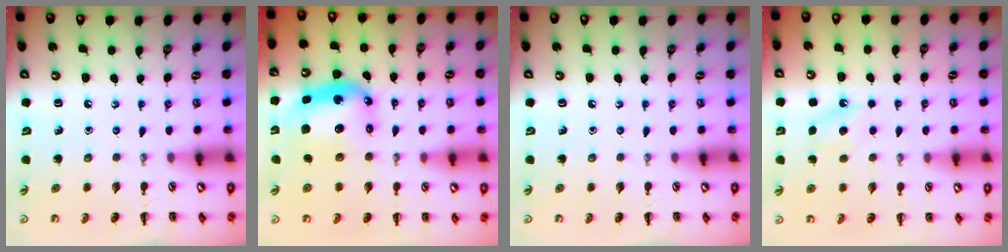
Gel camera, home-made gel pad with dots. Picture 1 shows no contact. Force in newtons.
{"total": 6.4, "press": 6.3, "slide": 1.3}
{"total": 0.0}
{"total": 6.0, "press": 5.8, "slide": 1.7}